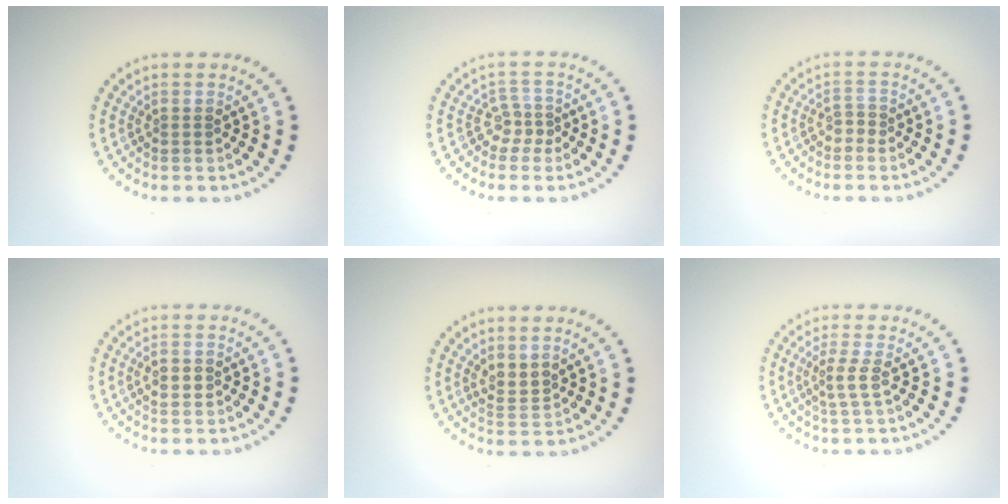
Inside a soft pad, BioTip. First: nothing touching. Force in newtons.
{"total": 1.8, "press": 1.1, "slide": 1.4}
{"total": 1.0, "press": 0.8, "slide": 0.6}
{"total": 1.3, "press": 1.3, "slide": 0.0}
{"total": 1.8, "press": 1.4, "slide": 1.2}
{"total": 1.8, "press": 1.3, "slide": 1.2}